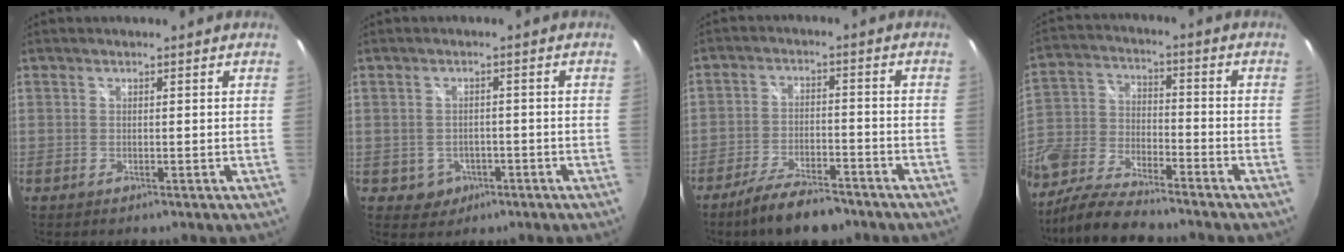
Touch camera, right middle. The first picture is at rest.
{"total": 3.9, "force": [-1.4, 3.5, 0.9], "torque": [-0.029, 0.005, -0.012]}
{"total": 9.5, "force": [-7.6, 2.7, 5.0], "torque": [-0.112, -0.010, -0.129]}
{"total": 15.8, "force": [-11.3, 6.7, 8.9], "torque": [-0.207, -0.023, -0.214]}